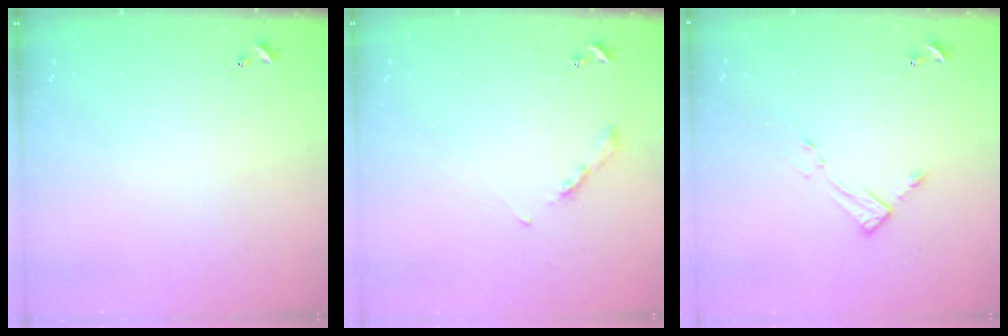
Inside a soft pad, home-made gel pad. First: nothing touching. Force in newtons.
{"total": 3.5, "press": 3.5, "slide": 0.4}
{"total": 4.4, "press": 4.4, "slide": 0.2}